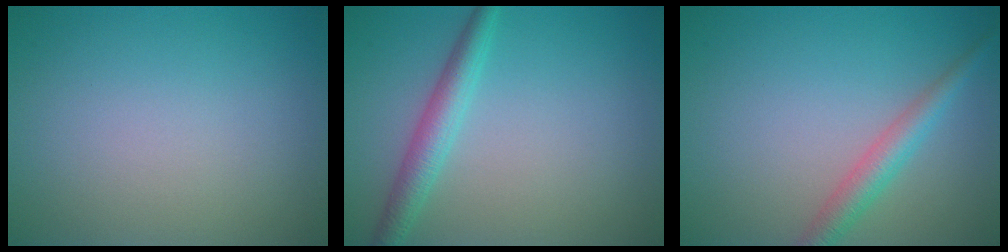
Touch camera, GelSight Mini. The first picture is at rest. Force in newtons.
{"total": 2.8, "press": 2.8, "slide": 0.1}
{"total": 2.7, "press": 2.7, "slide": 0.1}